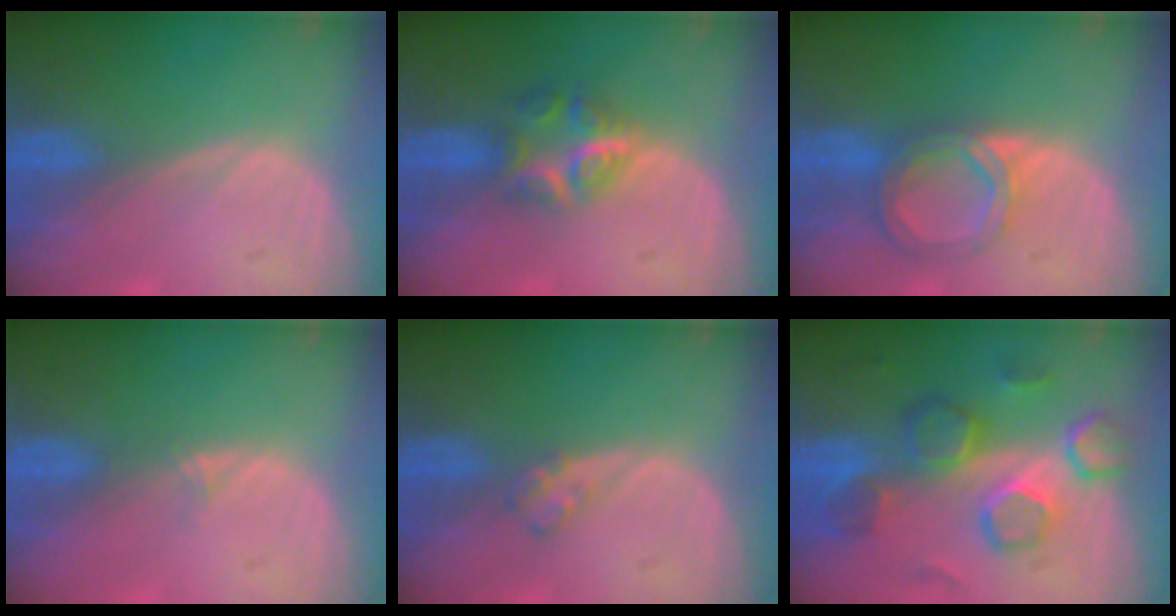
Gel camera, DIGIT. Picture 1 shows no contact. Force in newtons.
{"total": 6.0, "press": 5.5, "slide": 2.5}
{"total": 6.1, "press": 5.4, "slide": 3.0}
{"total": 0.9, "press": 0.6, "slide": 0.7}
{"total": 1.7, "press": 1.7, "slide": 0.3}
{"total": 9.4, "press": 8.8, "slide": 3.4}